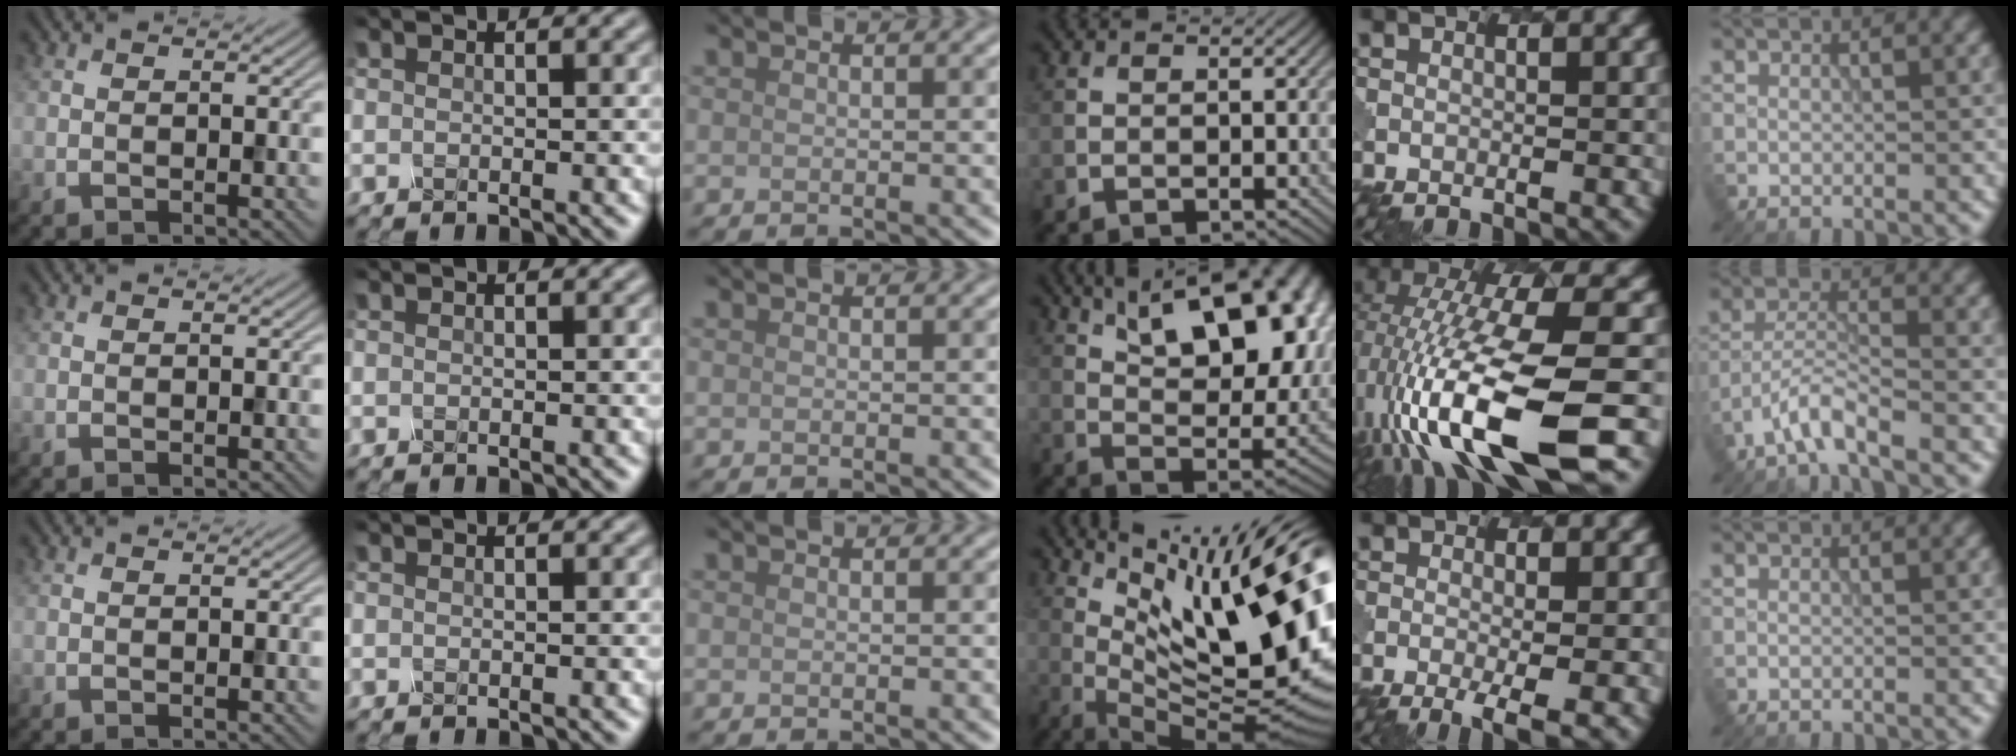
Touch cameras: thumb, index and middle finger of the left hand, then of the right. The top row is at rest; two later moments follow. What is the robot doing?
{"motion": "shake", "object": "salt shaker"}